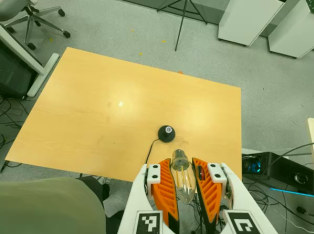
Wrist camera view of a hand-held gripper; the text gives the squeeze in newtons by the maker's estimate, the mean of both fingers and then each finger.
{"total": 21.6, "left": 22.7, "right": 20.6}